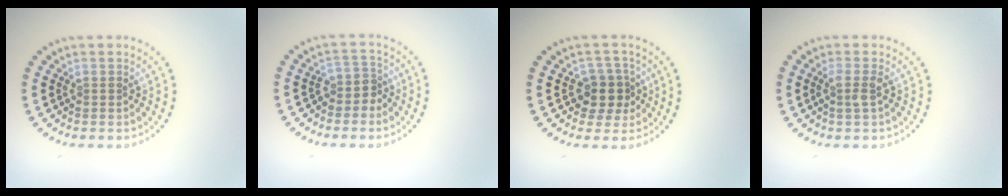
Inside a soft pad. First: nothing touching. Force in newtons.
{"total": 2.0, "press": 1.6, "slide": 1.2}
{"total": 2.9, "press": 2.7, "slide": 1.1}
{"total": 1.5, "press": 1.2, "slide": 0.9}